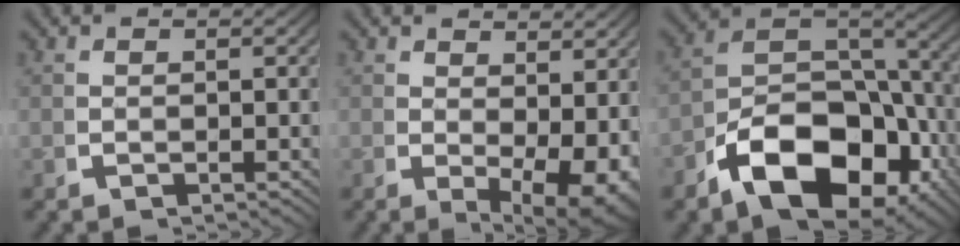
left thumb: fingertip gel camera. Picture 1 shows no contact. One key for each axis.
{"total": 5.4, "fx": 0.1, "fy": 2.9, "fz": 4.6, "tx": -0.071, "ty": -0.029, "tz": 0.020}
{"total": 13.1, "fx": -3.3, "fy": 8.5, "fz": 9.4, "tx": -0.187, "ty": -0.054, "tz": -0.032}